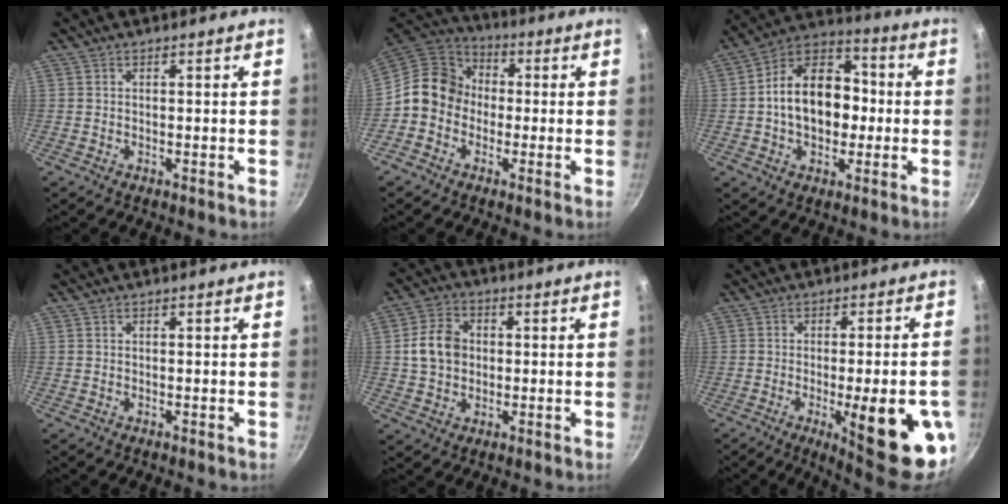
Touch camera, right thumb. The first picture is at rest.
{"total": 10.9, "force": [-1.0, 9.5, 5.1], "torque": [-0.049, 0.033, -0.043]}
{"total": 16.7, "force": [-0.7, 12.1, 11.6], "torque": [-0.151, 0.039, -0.028]}
{"total": 0.0}
{"total": 8.2, "force": [0.4, 6.6, 4.9], "torque": [-0.070, 0.014, -0.001]}
{"total": 18.4, "force": [-5.5, 4.5, 17.0], "torque": [-0.196, 0.005, -0.064]}